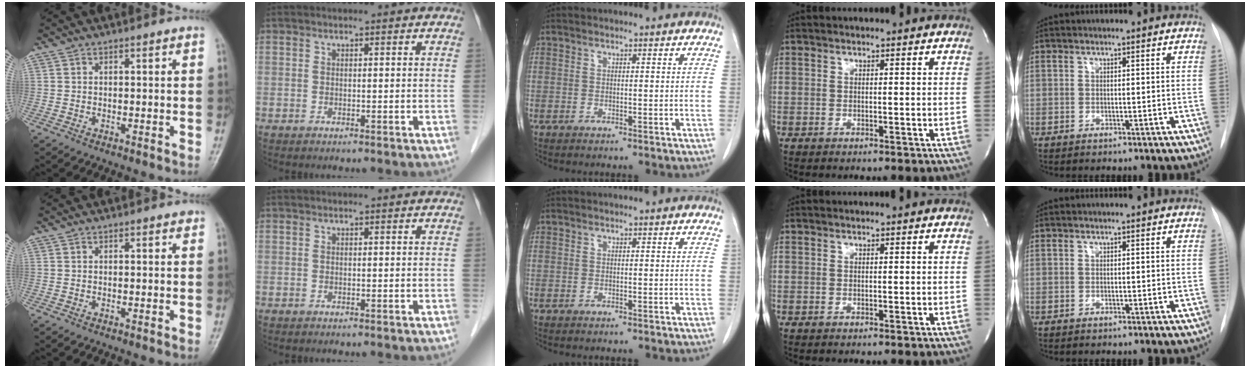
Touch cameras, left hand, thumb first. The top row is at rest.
{}